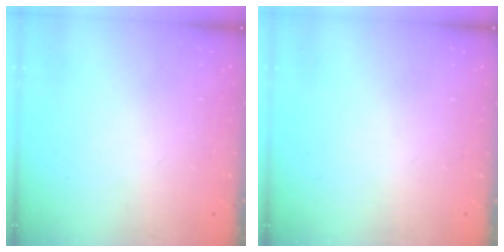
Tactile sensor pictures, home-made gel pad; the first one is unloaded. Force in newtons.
{"total": 0.0}